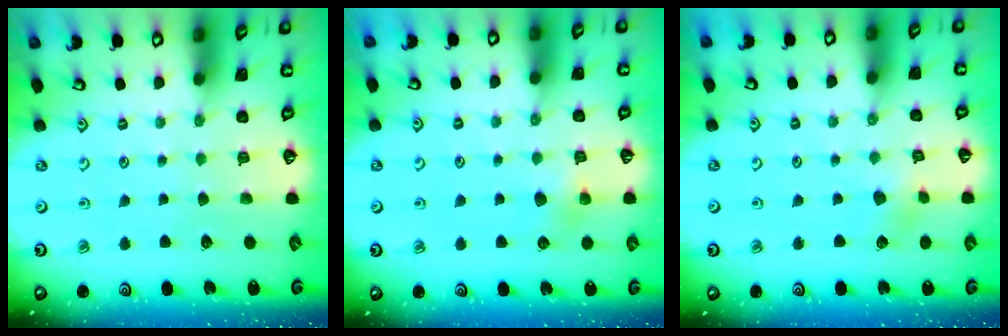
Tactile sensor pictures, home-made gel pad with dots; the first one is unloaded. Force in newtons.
{"total": 5.7, "press": 5.7, "slide": 0.8}
{"total": 3.2, "press": 3.1, "slide": 0.6}